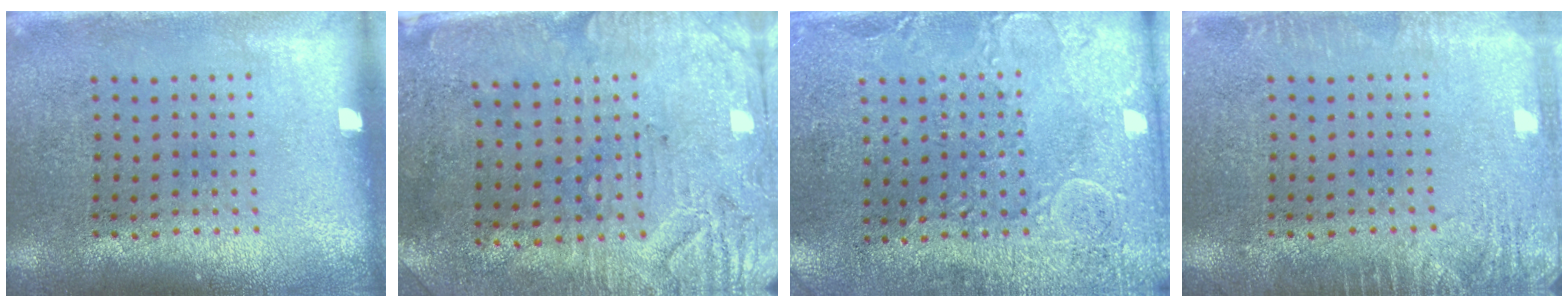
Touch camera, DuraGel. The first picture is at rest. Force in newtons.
{"total": 3.0, "press": 2.5, "slide": 1.6}
{"total": 2.9, "press": 2.3, "slide": 1.7}
{"total": 2.3, "press": 2.2, "slide": 0.2}